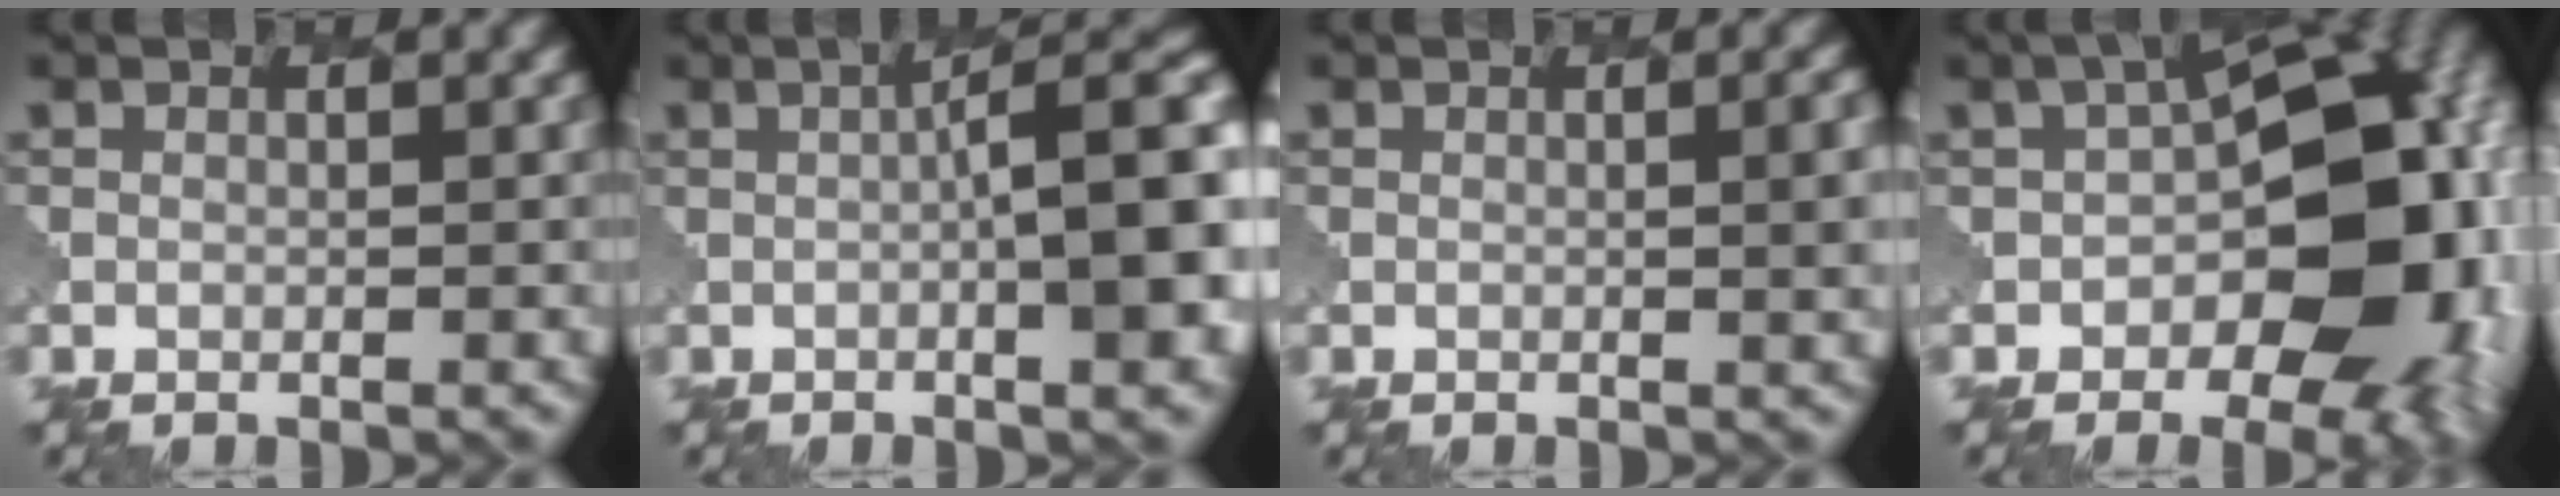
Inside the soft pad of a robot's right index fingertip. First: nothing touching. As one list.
[{"total": 10.8, "force": [-0.2, 3.0, 10.4], "torque": [-0.089, 0.008, -0.008]}, {"total": 2.6, "force": [0.2, 0.5, 2.6], "torque": [-0.023, 0.002, 0.003]}, {"total": 14.7, "force": [-2.2, 8.8, 11.5], "torque": [-0.117, 0.008, -0.033]}]